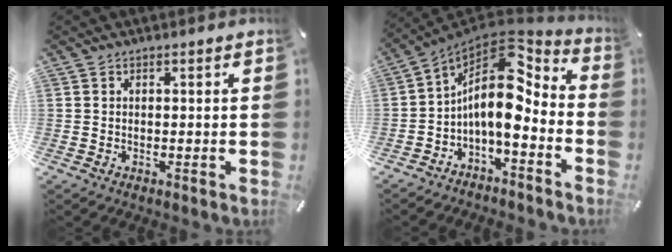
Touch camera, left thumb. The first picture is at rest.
{"total": 13.8, "force": [1.1, 7.5, 11.5], "torque": [-0.208, -0.035, 0.014]}